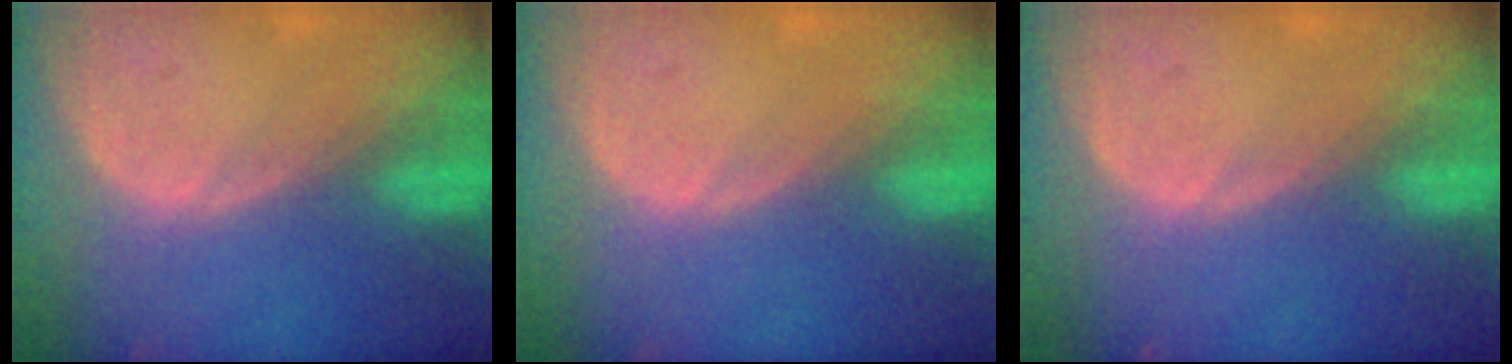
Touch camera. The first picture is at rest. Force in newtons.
{"total": 0.0}
{"total": 0.0}